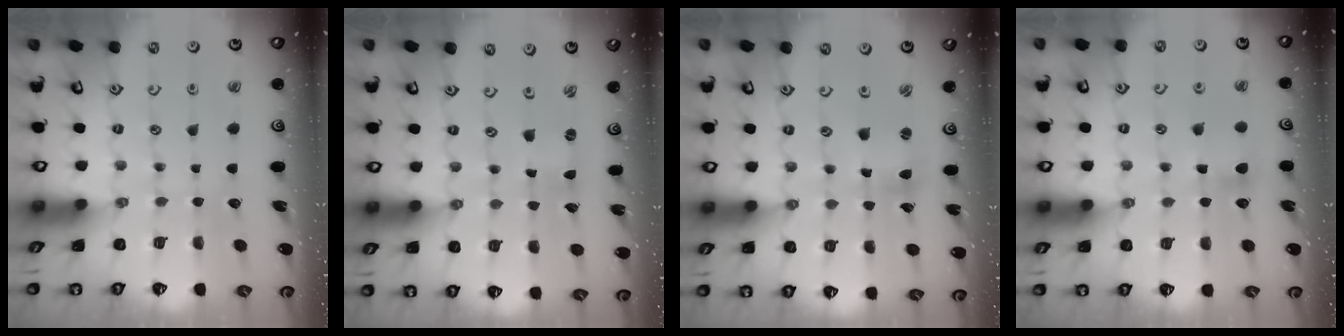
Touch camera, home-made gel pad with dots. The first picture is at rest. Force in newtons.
{"total": 0.0}
{"total": 3.7, "press": 3.7, "slide": 0.3}
{"total": 5.8, "press": 5.7, "slide": 0.5}